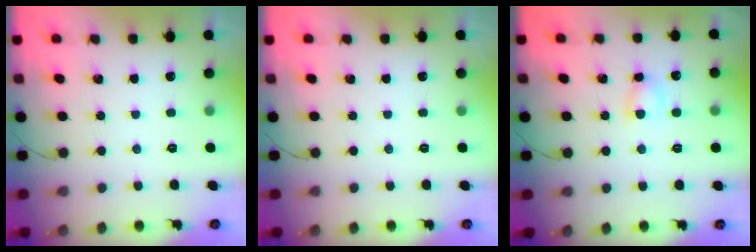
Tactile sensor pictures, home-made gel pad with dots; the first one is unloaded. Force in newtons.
{"total": 0.0}
{"total": 4.4, "press": 4.3, "slide": 0.9}